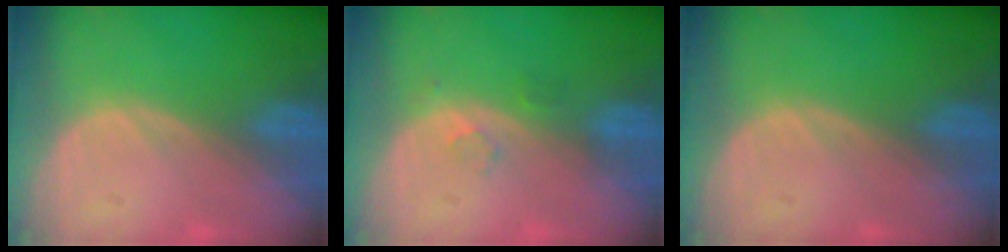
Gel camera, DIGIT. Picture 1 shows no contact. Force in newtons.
{"total": 1.7, "press": 1.7, "slide": 0.2}
{"total": 0.0}